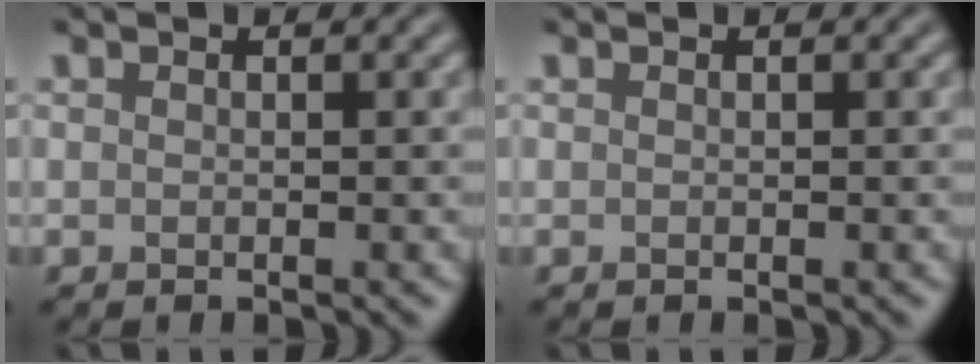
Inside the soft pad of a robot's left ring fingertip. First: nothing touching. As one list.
[{"total": 0.0}]